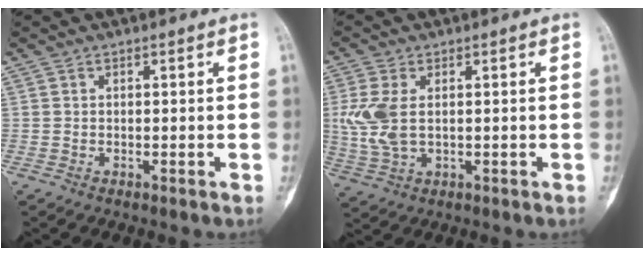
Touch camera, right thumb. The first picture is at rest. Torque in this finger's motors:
{"motor_torque": [0.04, 0.07, 0.83, -0.32, 0.14]}